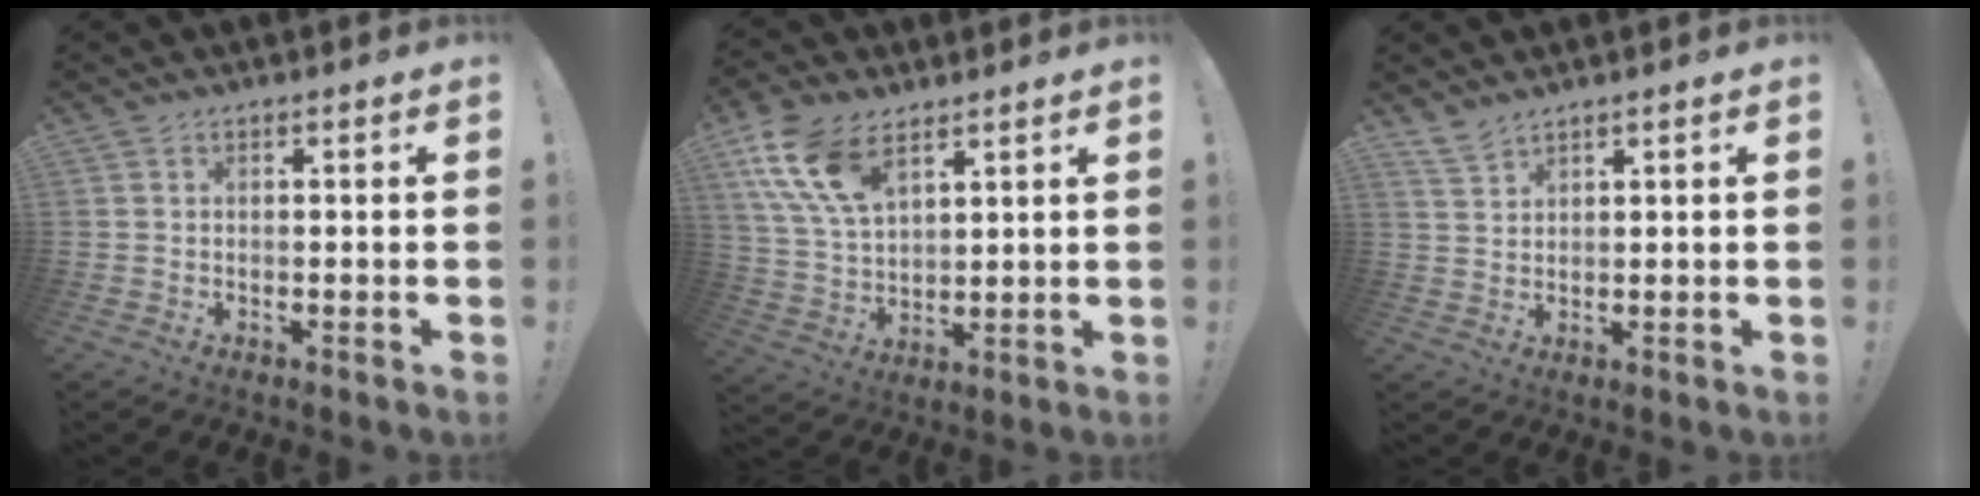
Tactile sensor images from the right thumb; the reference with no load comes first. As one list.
[{"total": 16.1, "force": [8.9, 9.3, 9.6], "torque": [-0.199, -0.029, 0.170]}, {"total": 4.1, "force": [3.6, 1.3, 1.3], "torque": [-0.015, -0.023, 0.067]}]